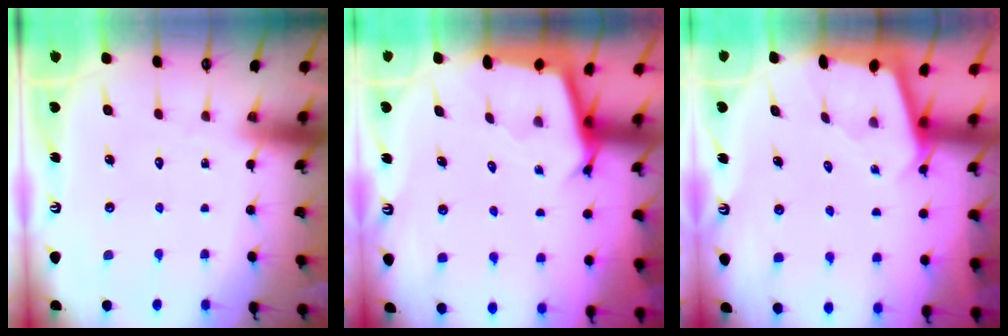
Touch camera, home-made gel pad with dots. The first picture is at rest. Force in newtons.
{"total": 2.5, "press": 2.5, "slide": 0.1}
{"total": 1.8, "press": 1.8, "slide": 0.2}